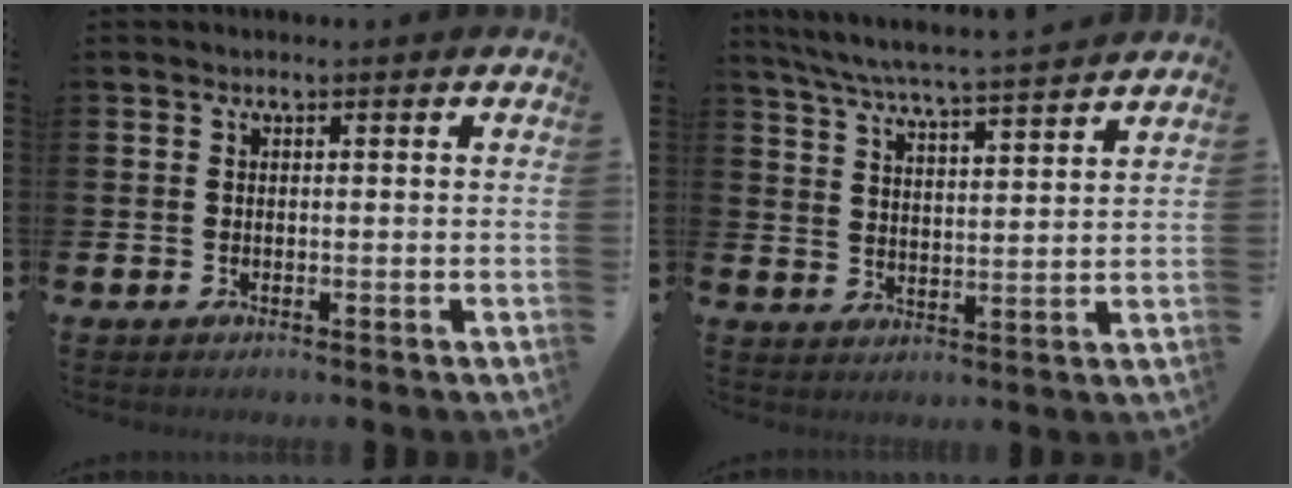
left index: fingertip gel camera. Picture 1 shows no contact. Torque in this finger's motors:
{"motor_torque": [0.15, -0.50, 0.19, 0.17]}